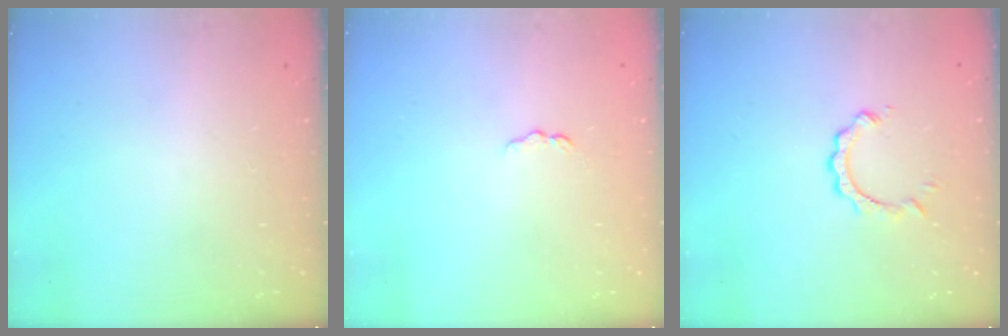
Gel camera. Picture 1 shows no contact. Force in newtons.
{"total": 3.4, "press": 3.4, "slide": 0.5}
{"total": 3.7, "press": 3.6, "slide": 0.4}